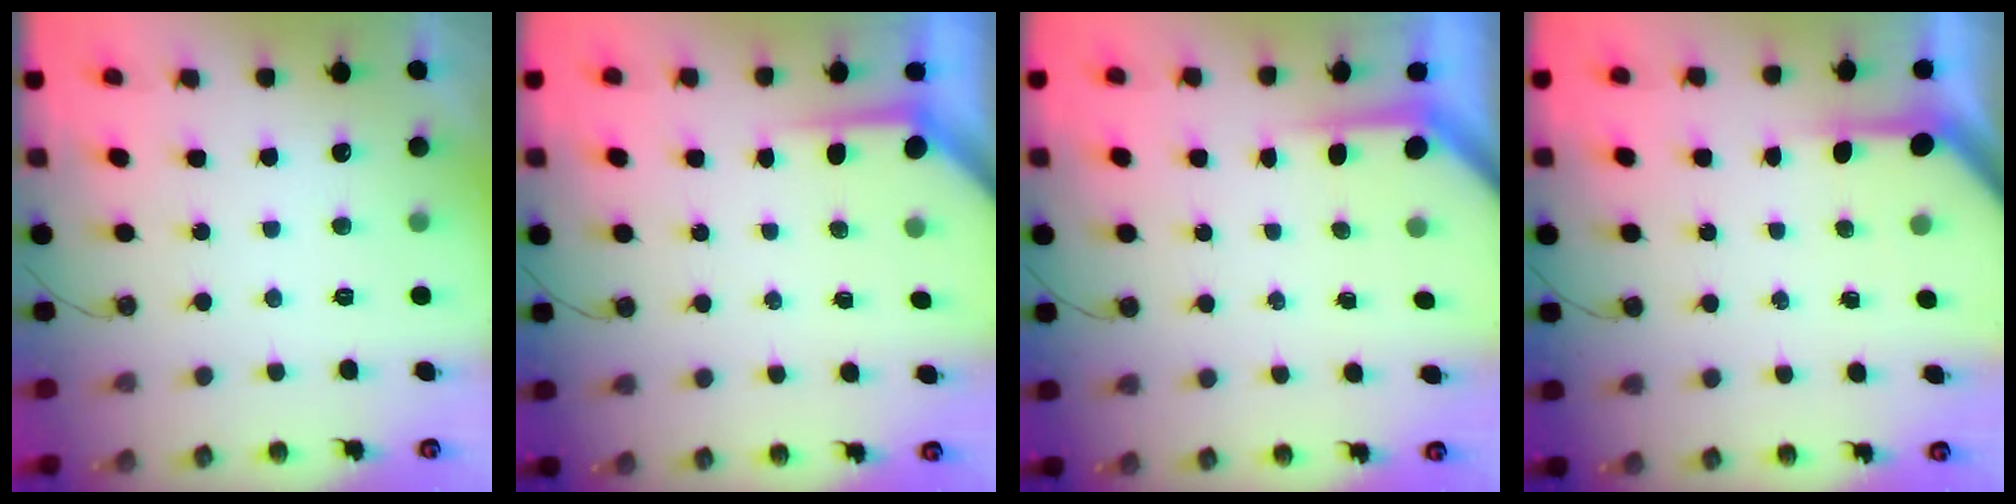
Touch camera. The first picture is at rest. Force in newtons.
{"total": 3.6, "press": 3.6, "slide": 0.4}
{"total": 3.5, "press": 3.5, "slide": 0.3}
{"total": 3.8, "press": 3.8, "slide": 0.3}